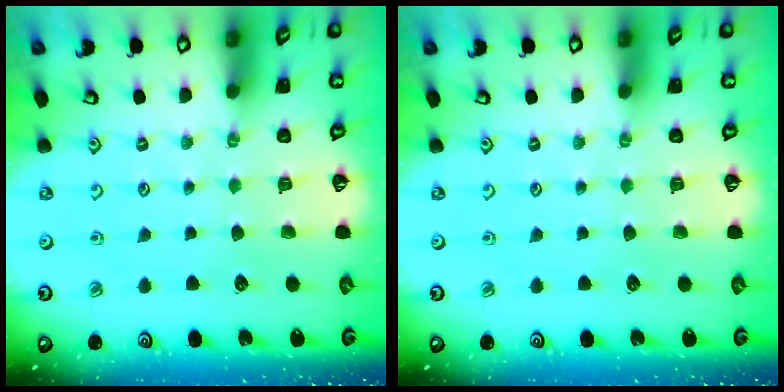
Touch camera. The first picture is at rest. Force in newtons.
{"total": 0.0}